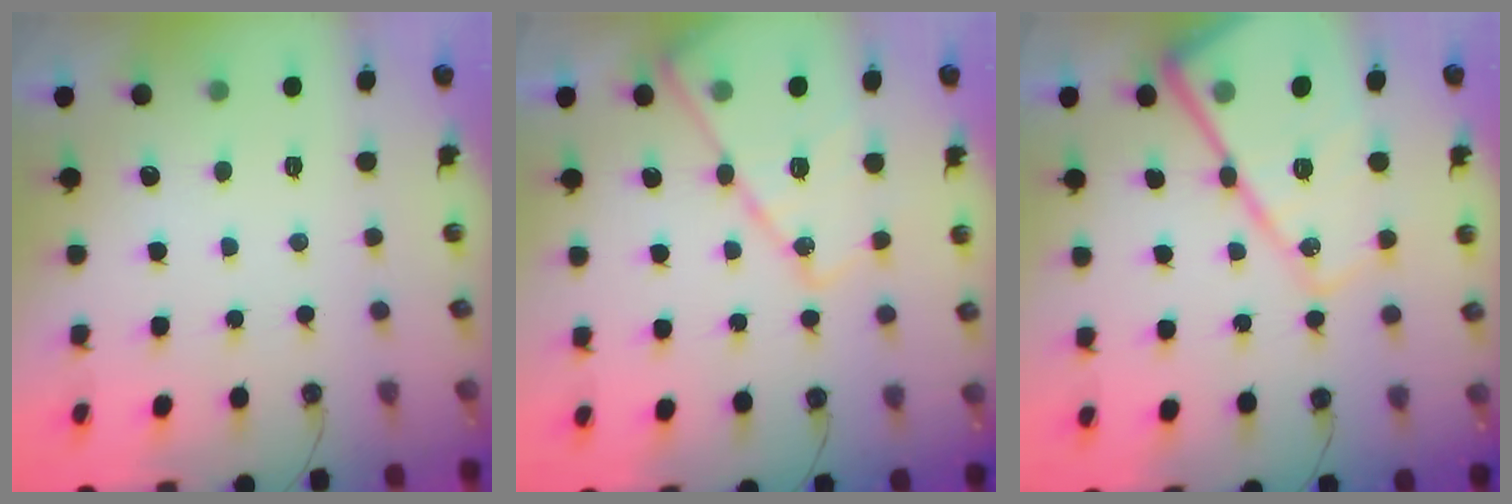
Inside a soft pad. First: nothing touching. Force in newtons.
{"total": 17.0, "press": 17.0, "slide": 1.3}
{"total": 24.3, "press": 24.2, "slide": 2.5}